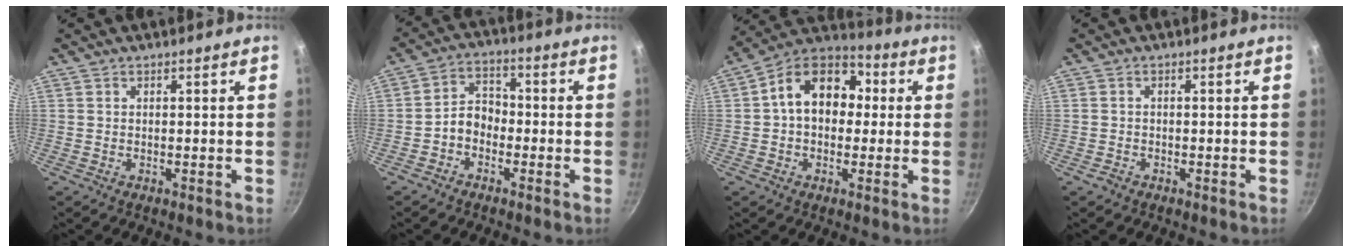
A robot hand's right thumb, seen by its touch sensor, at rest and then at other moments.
{"total": 4.9, "force": [-2.0, 3.4, 2.9], "torque": [-0.033, 0.035, -0.045]}
{"total": 14.4, "force": [1.6, 10.5, 9.6], "torque": [-0.110, 0.035, 0.002]}
{"total": 1.1, "force": [-0.8, 0.7, 0.3], "torque": [-0.010, 0.009, -0.016]}